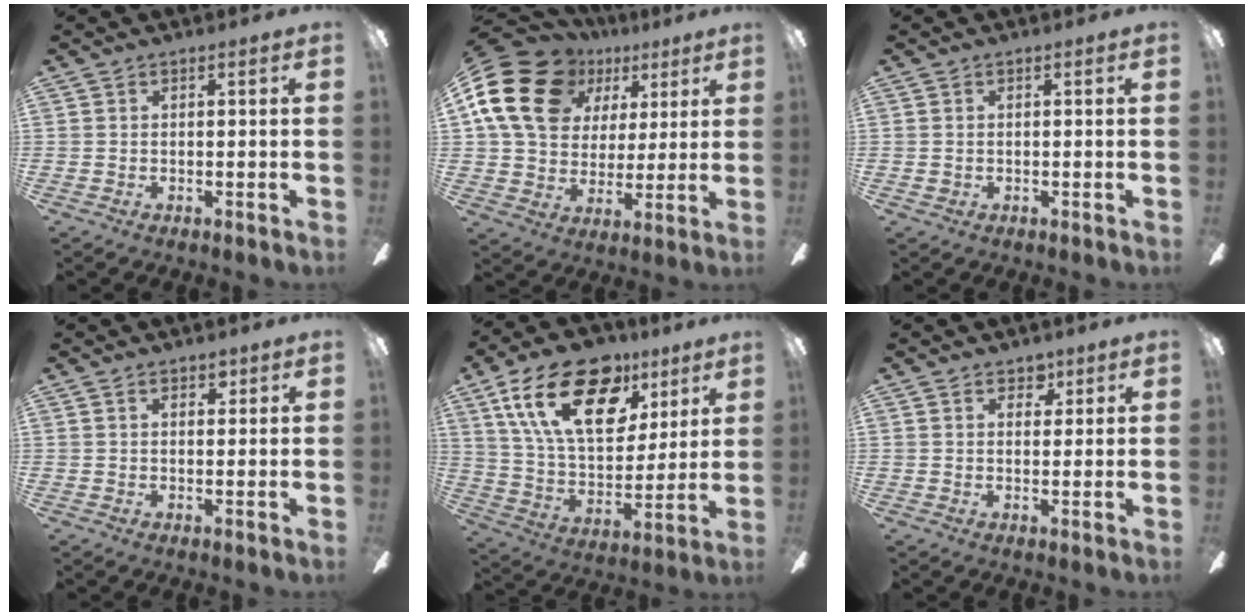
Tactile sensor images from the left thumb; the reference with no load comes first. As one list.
[{"total": 20.7, "force": [8.5, 16.1, 9.9], "torque": [-0.190, -0.034, 0.161]}, {"total": 0.7, "force": [0.0, 0.7, -0.3], "torque": [0.007, 0.004, -0.002]}, {"total": 2.0, "force": [1.5, 1.2, 0.5], "torque": [0.005, -0.005, 0.025]}, {"total": 23.7, "force": [12.0, 13.3, 15.6], "torque": [-0.275, -0.046, 0.210]}, {"total": 3.4, "force": [2.5, 2.3, 0.7], "torque": [0.002, -0.010, 0.041]}]